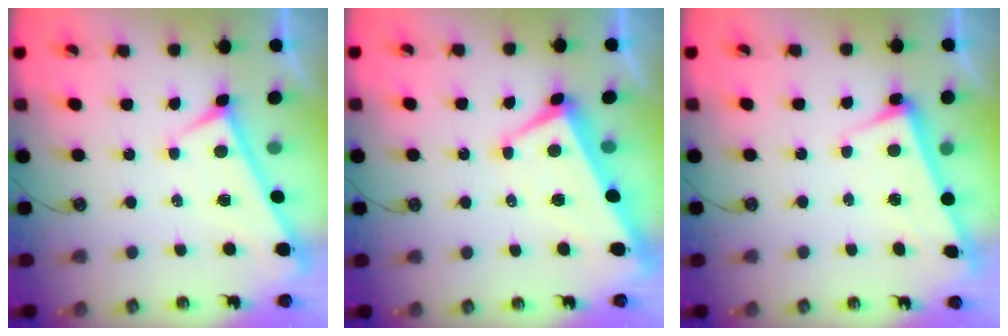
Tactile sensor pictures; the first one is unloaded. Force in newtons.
{"total": 2.2, "press": 1.9, "slide": 1.1}
{"total": 2.5, "press": 2.4, "slide": 0.7}